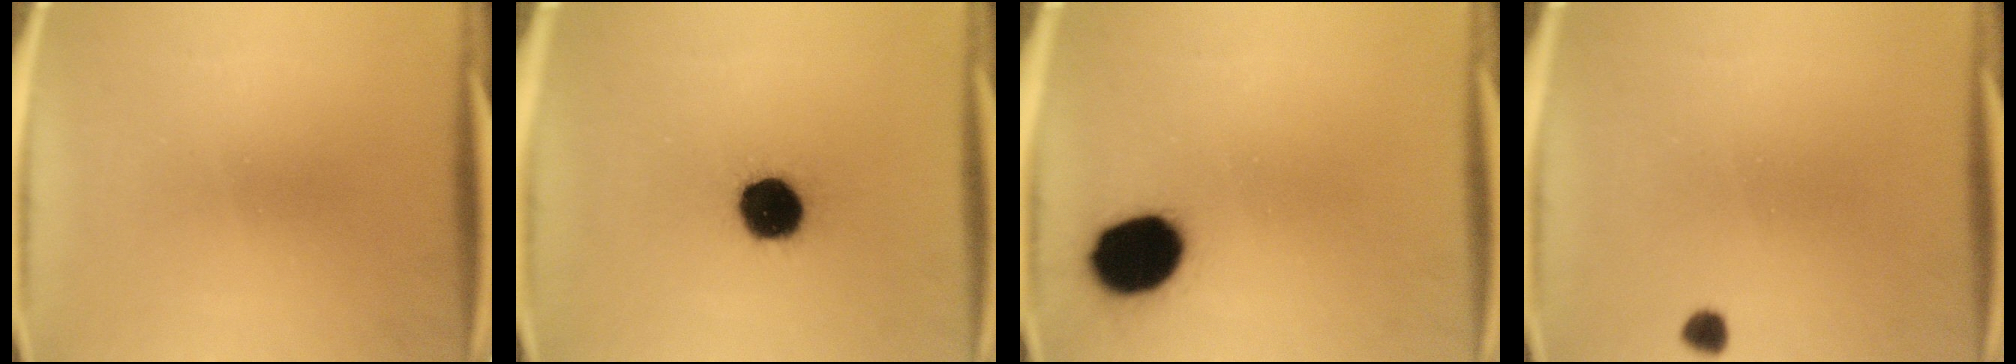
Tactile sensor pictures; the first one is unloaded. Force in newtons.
{"total": 13.1}
{"total": 14.4}
{"total": 1.7}